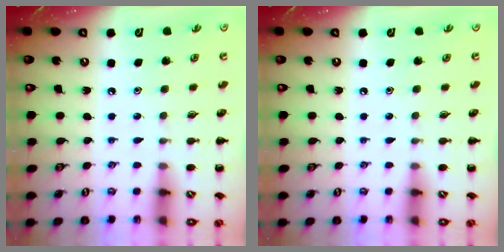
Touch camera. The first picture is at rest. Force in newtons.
{"total": 0.0}